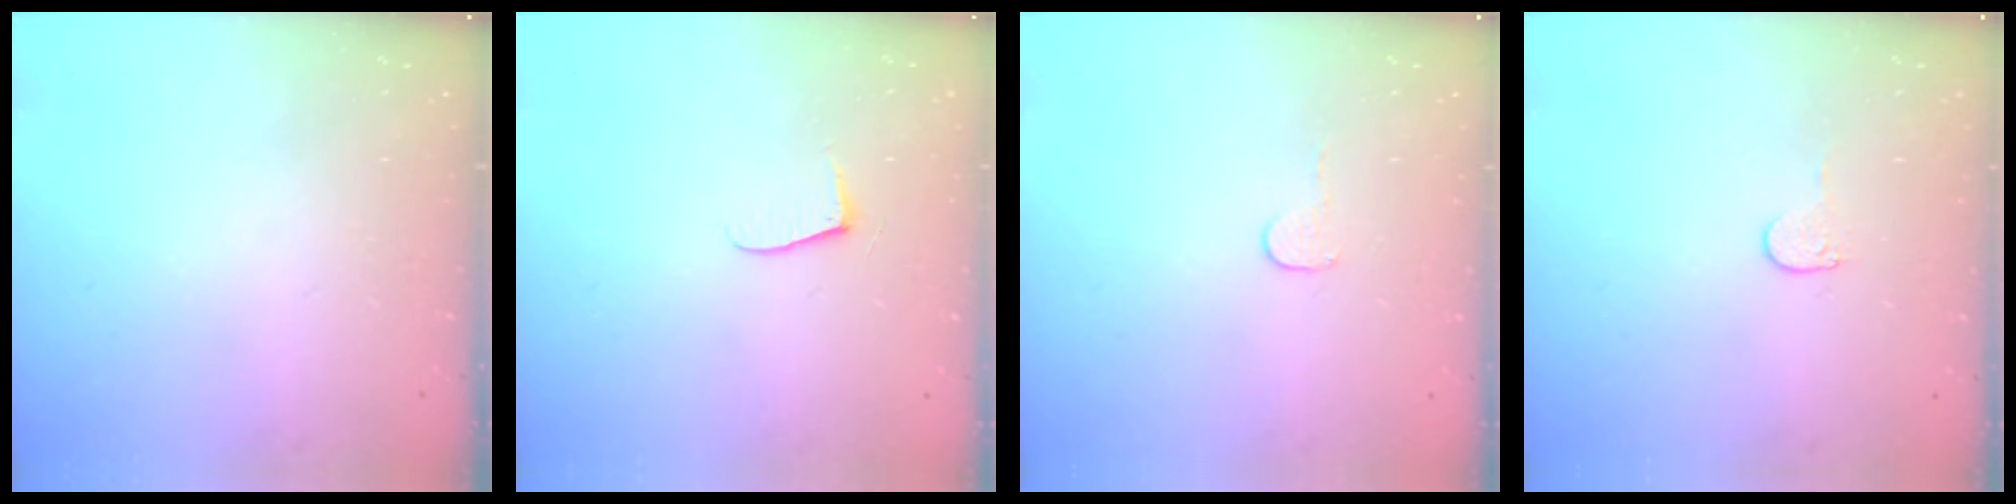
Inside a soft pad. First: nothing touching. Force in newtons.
{"total": 5.2, "press": 5.2, "slide": 0.5}
{"total": 3.7, "press": 3.7, "slide": 0.3}
{"total": 4.0, "press": 4.0, "slide": 0.3}